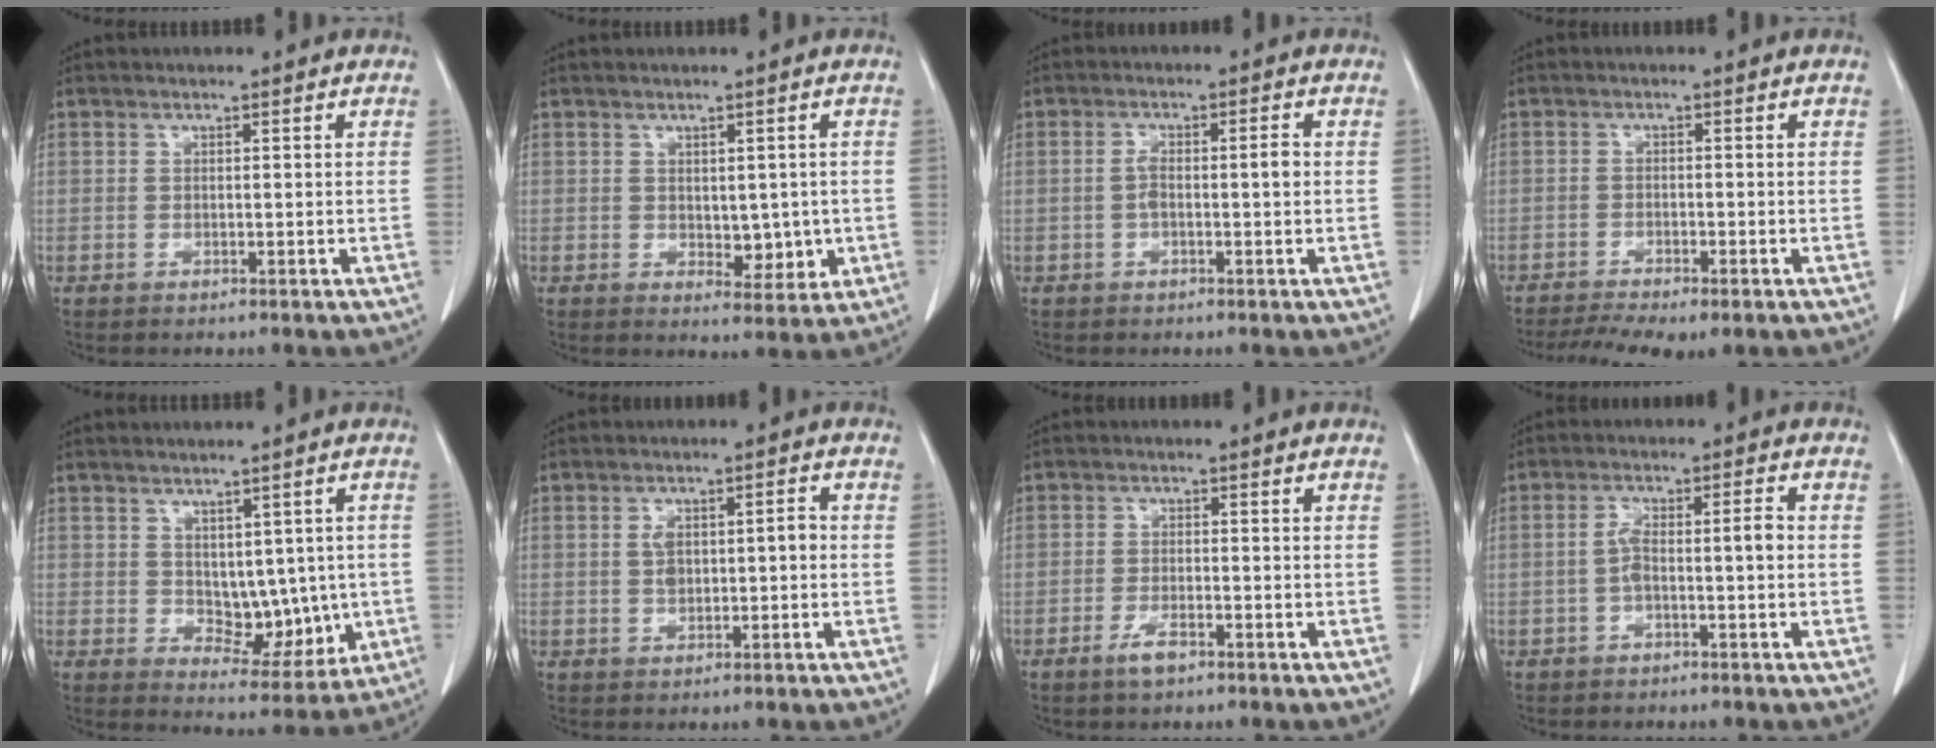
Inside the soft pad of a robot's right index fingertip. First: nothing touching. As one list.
[{"total": 4.7, "force": [-0.3, 2.6, 3.9], "torque": [-0.044, -0.007, 0.006]}, {"total": 3.7, "force": [-0.3, 0.8, 3.6], "torque": [-0.065, 0.012, -0.005]}, {"total": 7.8, "force": [-5.9, 1.7, 4.7], "torque": [-0.078, -0.006, -0.091]}, {"total": 8.1, "force": [0.0, 4.9, 6.5], "torque": [-0.071, -0.002, 0.020]}, {"total": 4.2, "force": [0.0, 1.8, 3.8], "torque": [-0.073, 0.013, 0.002]}, {"total": 2.8, "force": [-1.9, 0.7, 1.9], "torque": [-0.044, -0.001, -0.033]}, {"total": 4.5, "force": [-0.8, 0.8, 4.4], "torque": [-0.082, 0.021, -0.011]}]